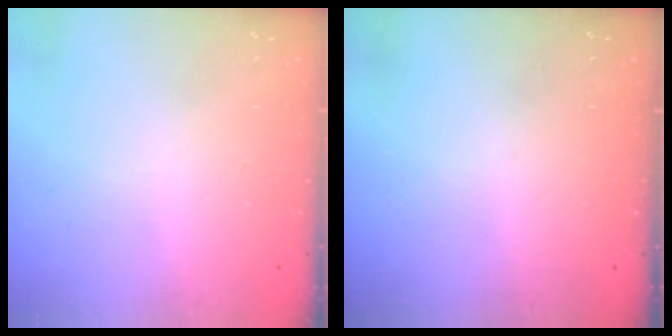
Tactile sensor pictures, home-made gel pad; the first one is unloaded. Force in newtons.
{"total": 0.0}